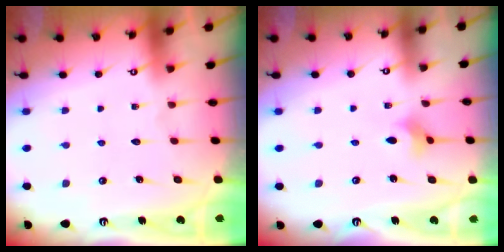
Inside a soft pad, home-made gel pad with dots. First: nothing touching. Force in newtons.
{"total": 2.9, "press": 2.8, "slide": 0.6}